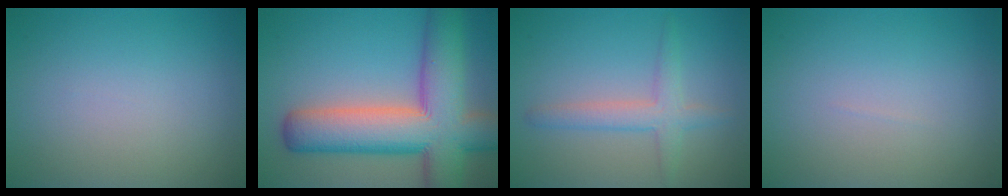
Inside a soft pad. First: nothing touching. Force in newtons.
{"total": 12.1, "press": 12.1, "slide": 0.6}
{"total": 2.9, "press": 2.9, "slide": 0.2}
{"total": 0.0}